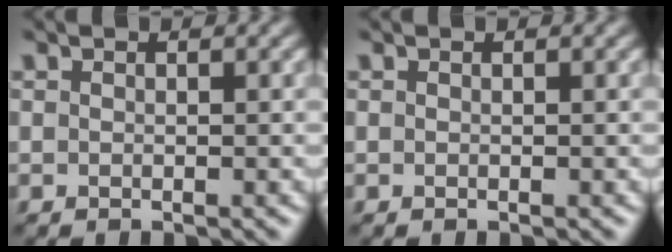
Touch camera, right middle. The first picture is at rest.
{"total": 0.0}